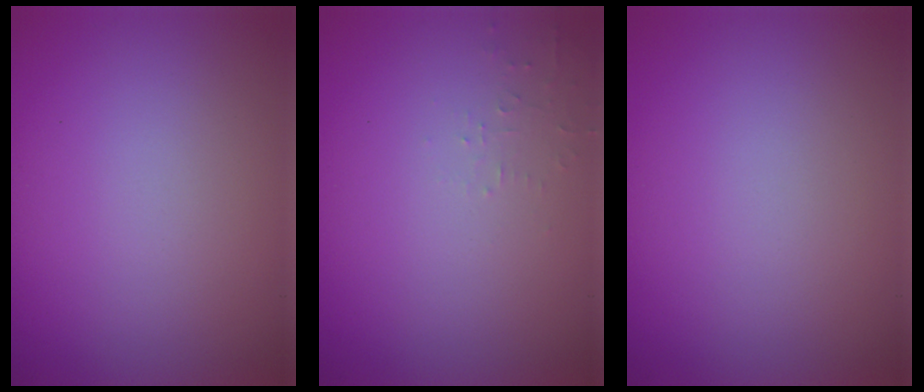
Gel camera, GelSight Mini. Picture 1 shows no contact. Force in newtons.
{"total": 0.8, "press": 0.7, "slide": 0.1}
{"total": 0.0}